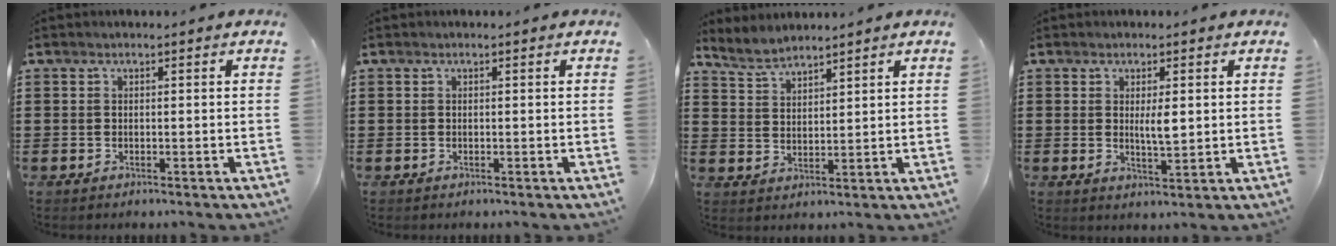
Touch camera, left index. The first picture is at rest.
{"total": 0.0}
{"total": 3.7, "force": [3.6, 0.6, 0.6], "torque": [-0.023, -0.008, 0.066]}
{"total": 3.4, "force": [0.7, 0.8, 3.2], "torque": [-0.055, -0.001, 0.009]}